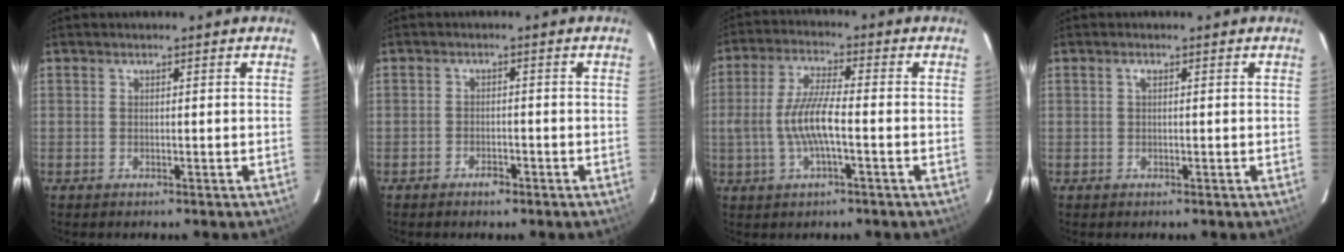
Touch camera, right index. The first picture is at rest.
{"total": 2.3, "force": [-1.8, 1.2, 0.9], "torque": [-0.024, 0.003, -0.029]}
{"total": 8.7, "force": [-1.8, 1.6, 8.4], "torque": [-0.172, 0.000, -0.034]}
{"total": 0.7, "force": [0.2, 0.2, 0.6], "torque": [-0.013, 0.005, 0.001]}